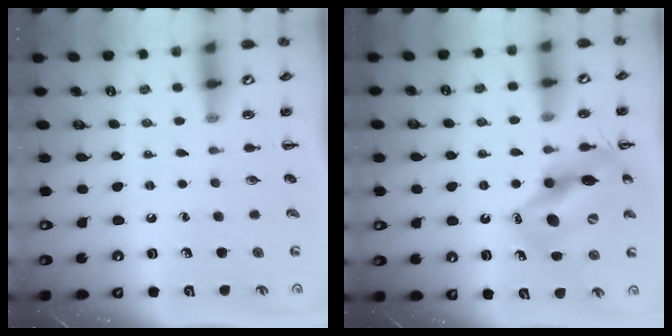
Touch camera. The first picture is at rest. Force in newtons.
{"total": 14.9, "press": 14.3, "slide": 4.2}